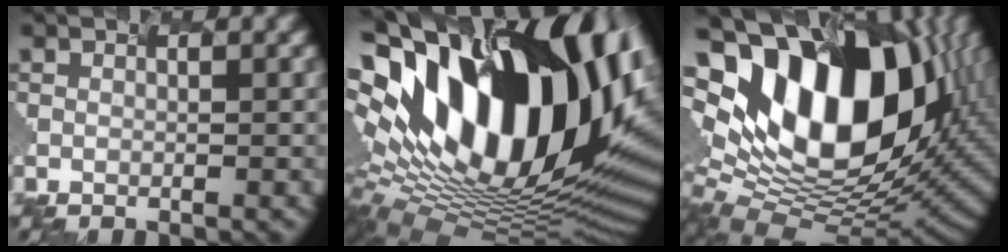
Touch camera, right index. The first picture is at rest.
{"total": 19.7, "force": [4.3, 11.1, 15.7], "torque": [-0.285, 0.003, 0.090]}
{"total": 17.1, "force": [4.3, 10.5, 12.8], "torque": [-0.229, 0.023, 0.078]}